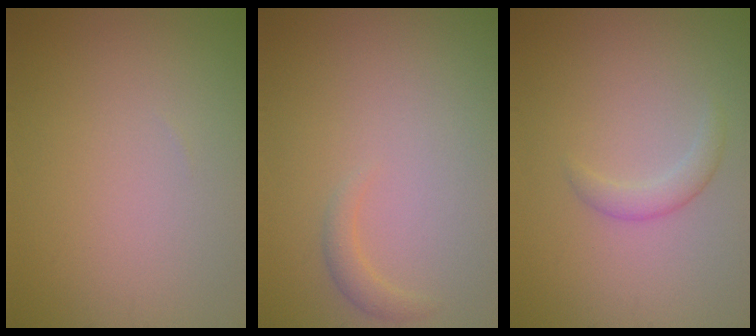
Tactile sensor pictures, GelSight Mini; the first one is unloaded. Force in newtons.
{"total": 1.2, "press": 1.2, "slide": 0.2}
{"total": 1.6, "press": 1.6, "slide": 0.1}